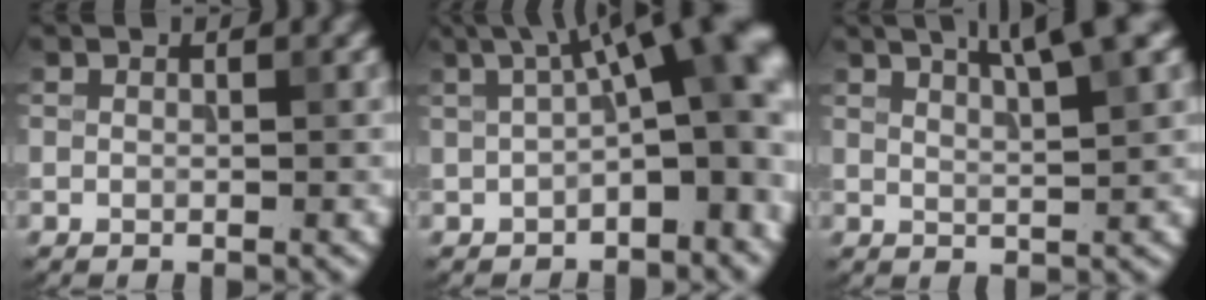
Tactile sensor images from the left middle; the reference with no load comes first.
{"total": 11.7, "force": [1.3, 4.7, 10.6], "torque": [-0.124, 0.024, 0.012]}
{"total": 5.3, "force": [3.3, 0.9, 4.0], "torque": [-0.051, 0.015, 0.049]}